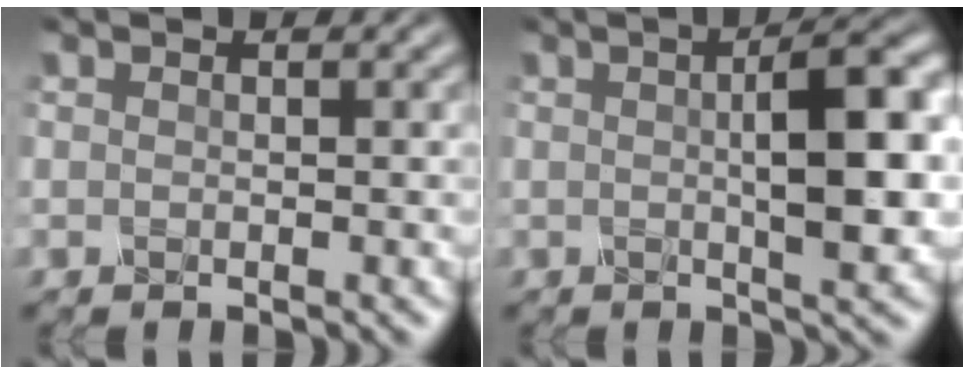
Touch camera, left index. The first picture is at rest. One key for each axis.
{"total": 8.2, "fx": 1.0, "fy": 2.0, "fz": 7.9, "tx": -0.097, "ty": 0.014, "tz": 0.012}